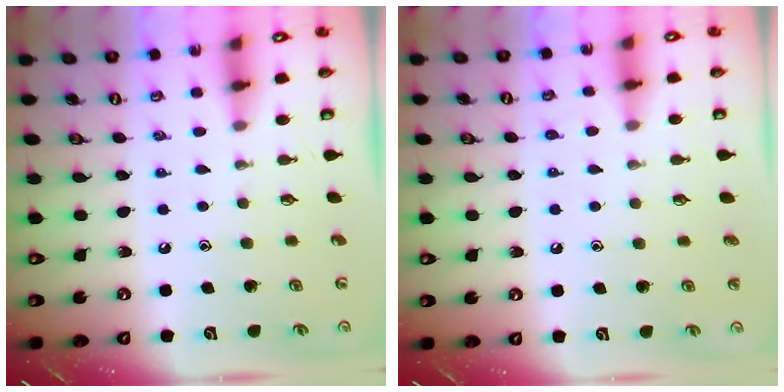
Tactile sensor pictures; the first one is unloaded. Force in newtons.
{"total": 3.4, "press": 3.4, "slide": 0.4}